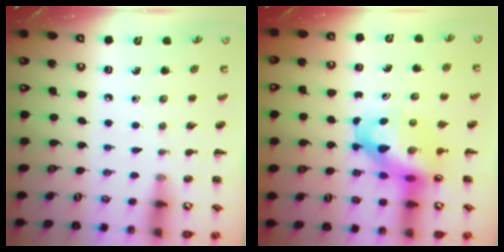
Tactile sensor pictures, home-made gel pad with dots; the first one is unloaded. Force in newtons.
{"total": 10.5, "press": 10.0, "slide": 3.1}